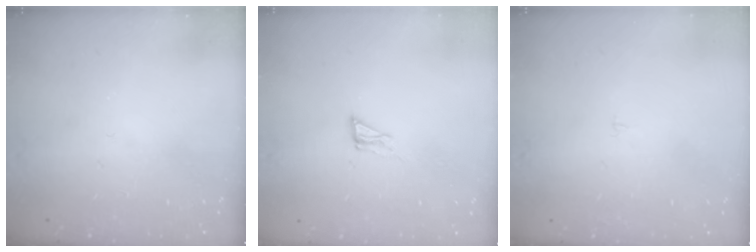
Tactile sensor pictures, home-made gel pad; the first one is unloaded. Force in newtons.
{"total": 4.3, "press": 4.2, "slide": 0.3}
{"total": 1.2, "press": 1.2, "slide": 0.1}